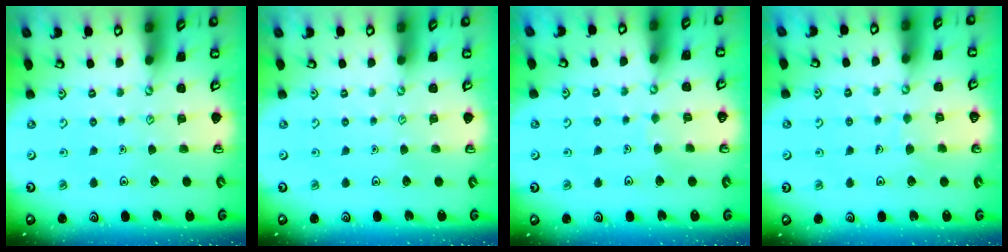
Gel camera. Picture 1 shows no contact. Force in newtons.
{"total": 0.0}
{"total": 3.0, "press": 3.0, "slide": 0.2}
{"total": 4.4, "press": 4.3, "slide": 0.3}